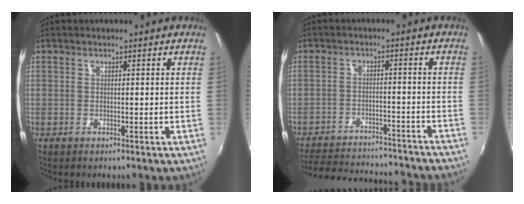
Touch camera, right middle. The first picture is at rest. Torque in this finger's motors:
{"motor_torque": [0.94, -1.20, 0.19, 0.05]}